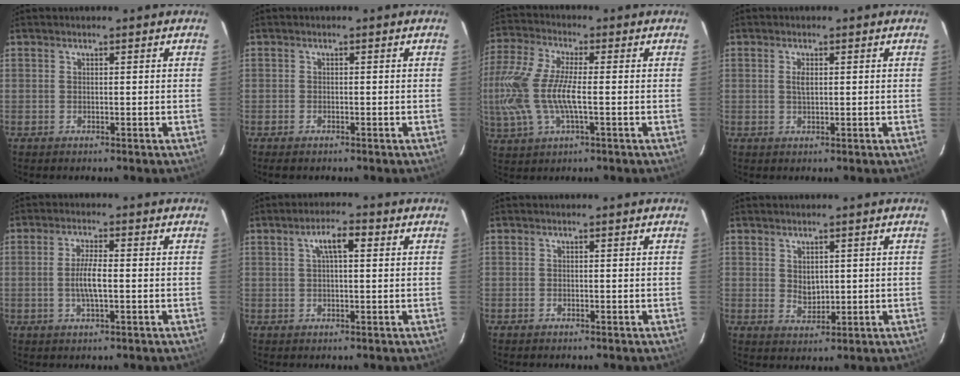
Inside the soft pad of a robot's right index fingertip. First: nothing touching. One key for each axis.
{"total": 1.5, "fx": -1.2, "fy": 0.6, "fz": 0.7, "tx": -0.018, "ty": -0.002, "tz": -0.024}
{"total": 15.8, "fx": -1.8, "fy": 5.6, "fz": 14.7, "tx": -0.315, "ty": -0.003, "tz": -0.037}
{"total": 1.7, "fx": 0.3, "fy": 0.7, "fz": 1.5, "tx": -0.028, "ty": 0.001, "tz": 0.005}
{"total": 4.7, "fx": -0.8, "fy": 1.0, "fz": 4.5, "tx": -0.086, "ty": -0.003, "tz": -0.012}
{"total": 4.7, "fx": 1.5, "fy": 1.4, "fz": 4.2, "tx": -0.077, "ty": 0.015, "tz": 0.027}
{"total": 0.0}
{"total": 3.1, "fx": 0.8, "fy": 2.4, "fz": 1.8, "tx": -0.025, "ty": -0.003, "tz": 0.020}